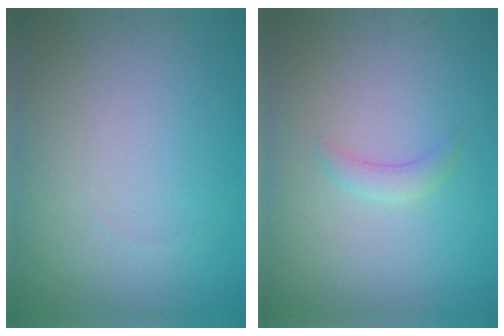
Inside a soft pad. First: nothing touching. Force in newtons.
{"total": 1.2, "press": 1.2, "slide": 0.2}